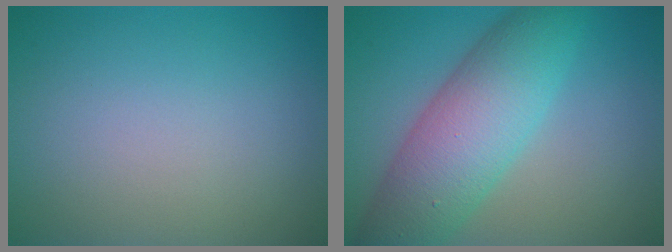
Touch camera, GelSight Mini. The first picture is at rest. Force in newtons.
{"total": 8.1, "press": 8.1, "slide": 0.1}